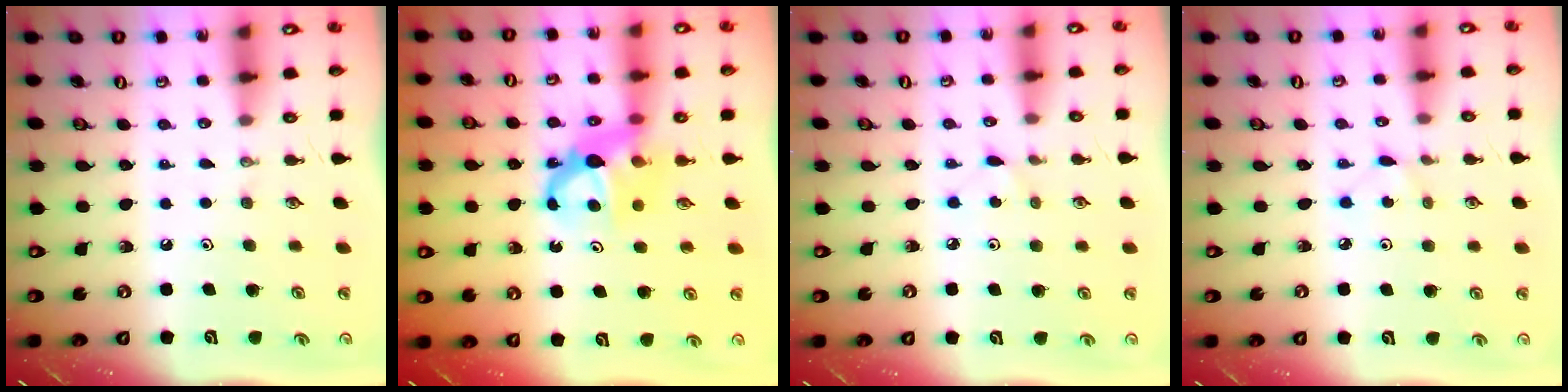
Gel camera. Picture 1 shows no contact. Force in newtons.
{"total": 7.0, "press": 7.0, "slide": 0.1}
{"total": 2.6, "press": 2.6, "slide": 0.2}
{"total": 2.3, "press": 2.3, "slide": 0.3}